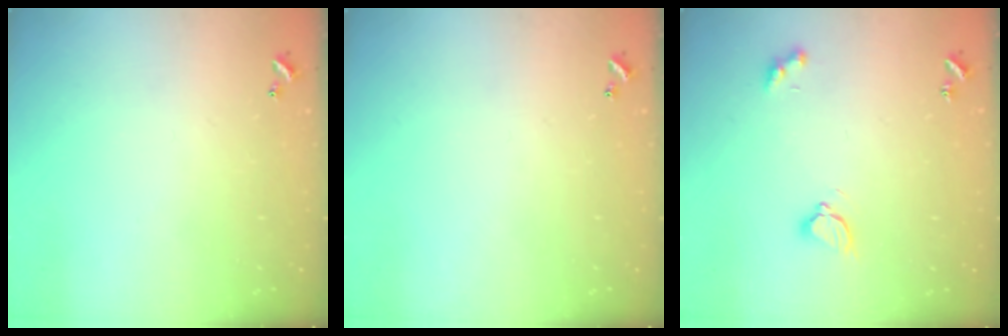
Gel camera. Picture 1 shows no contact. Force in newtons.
{"total": 0.0}
{"total": 3.2, "press": 3.2, "slide": 0.4}